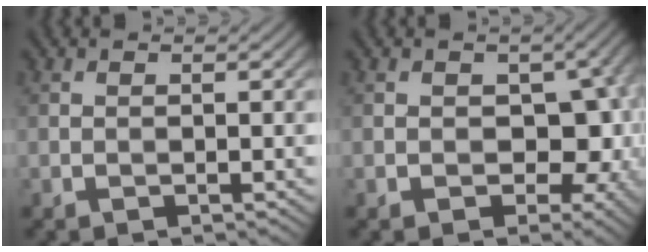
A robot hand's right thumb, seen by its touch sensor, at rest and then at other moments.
{"total": 8.0, "force": [-0.8, 5.6, 5.6], "torque": [-0.068, -0.018, -0.007]}